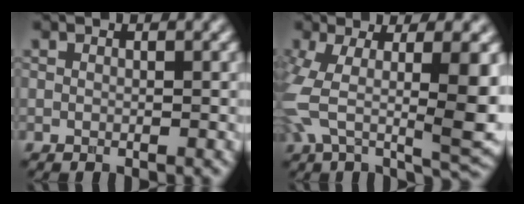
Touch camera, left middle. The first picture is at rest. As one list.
[{"total": 9.9, "force": [-0.7, 3.4, 9.3], "torque": [-0.186, -0.015, -0.003]}]